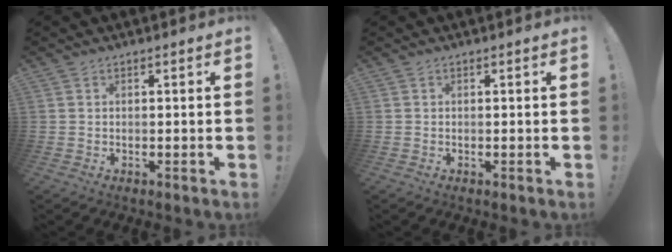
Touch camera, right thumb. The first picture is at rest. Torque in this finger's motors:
{"motor_torque": [-0.01, -0.08, -0.01, 0.08, -0.05]}